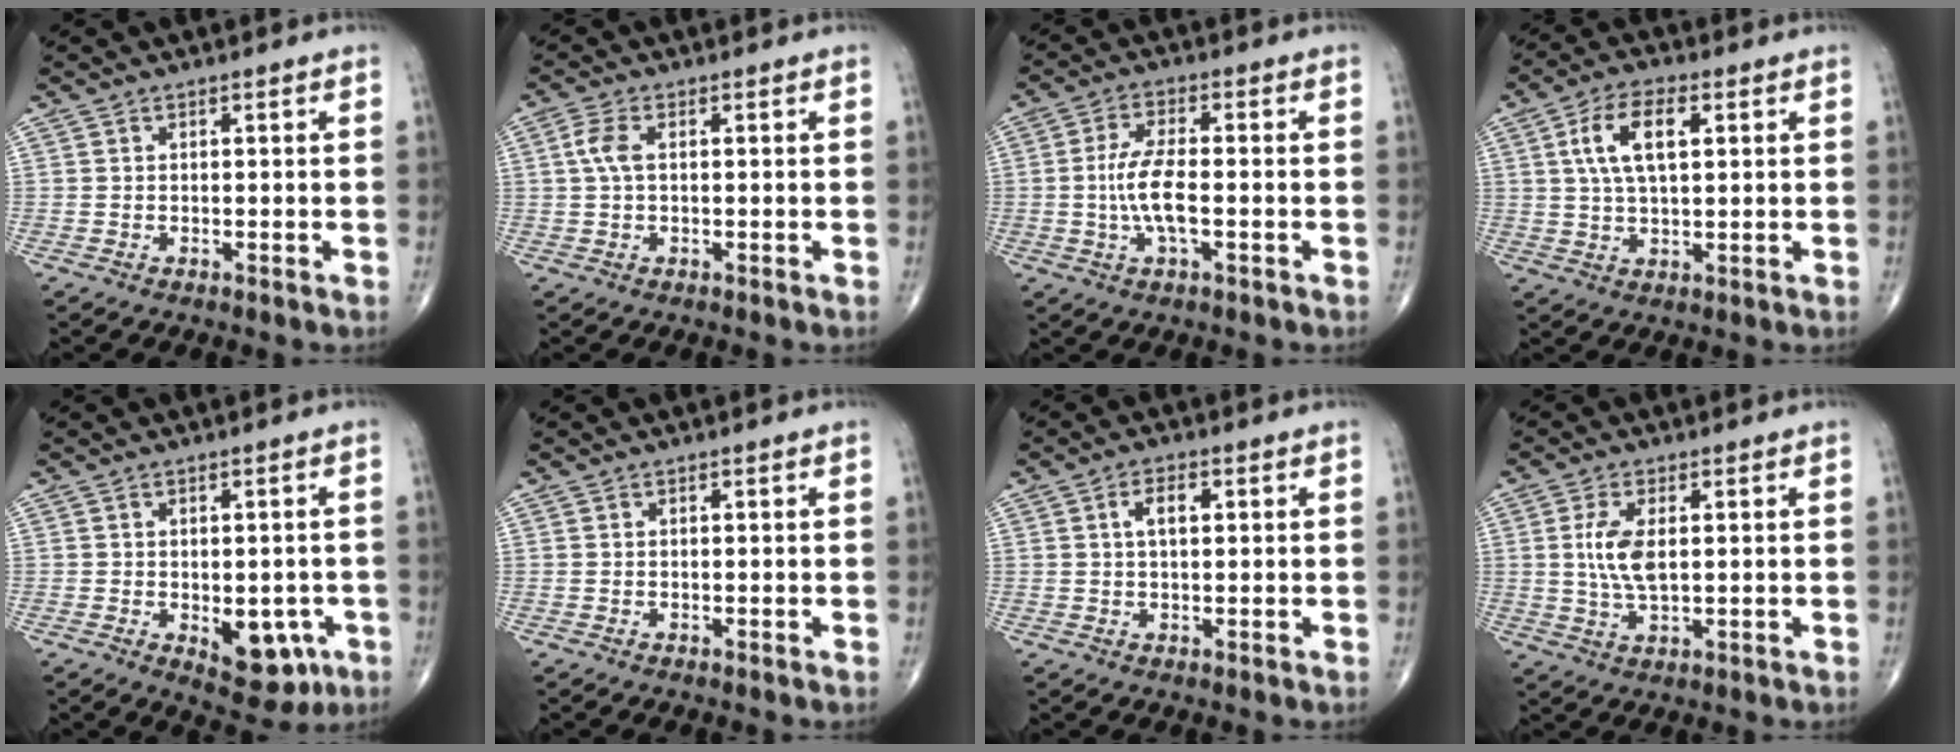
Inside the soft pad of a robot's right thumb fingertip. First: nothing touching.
{"total": 3.6, "force": [0.5, 1.7, 3.1], "torque": [-0.082, 0.011, 0.008]}
{"total": 7.6, "force": [-1.0, 2.7, 7.0], "torque": [-0.149, 0.008, -0.023]}
{"total": 9.3, "force": [2.6, 4.3, 7.8], "torque": [-0.142, 0.002, 0.045]}
{"total": 9.4, "force": [-3.0, 5.4, 7.1], "torque": [-0.059, 0.004, -0.026]}
{"total": 0.0}
{"total": 3.5, "force": [0.9, 1.7, 2.9], "torque": [-0.048, 0.003, 0.013]}
{"total": 6.7, "force": [0.9, 3.0, 5.9], "torque": [-0.126, -0.006, 0.019]}